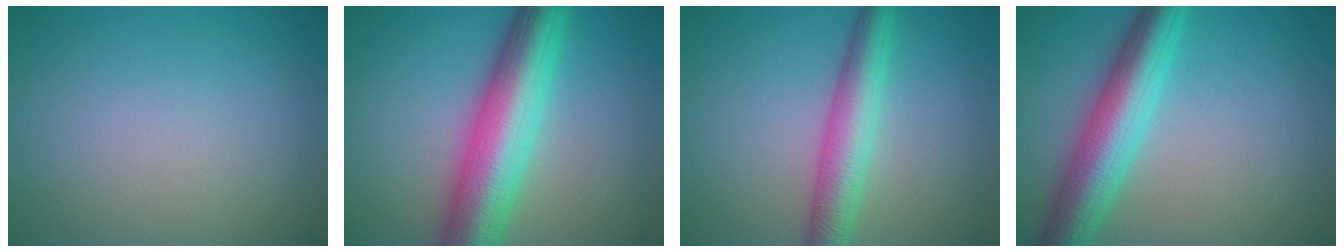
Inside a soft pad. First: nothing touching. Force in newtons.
{"total": 9.9, "press": 9.9, "slide": 0.2}
{"total": 4.9, "press": 4.9, "slide": 0.1}
{"total": 7.4, "press": 7.4, "slide": 0.2}